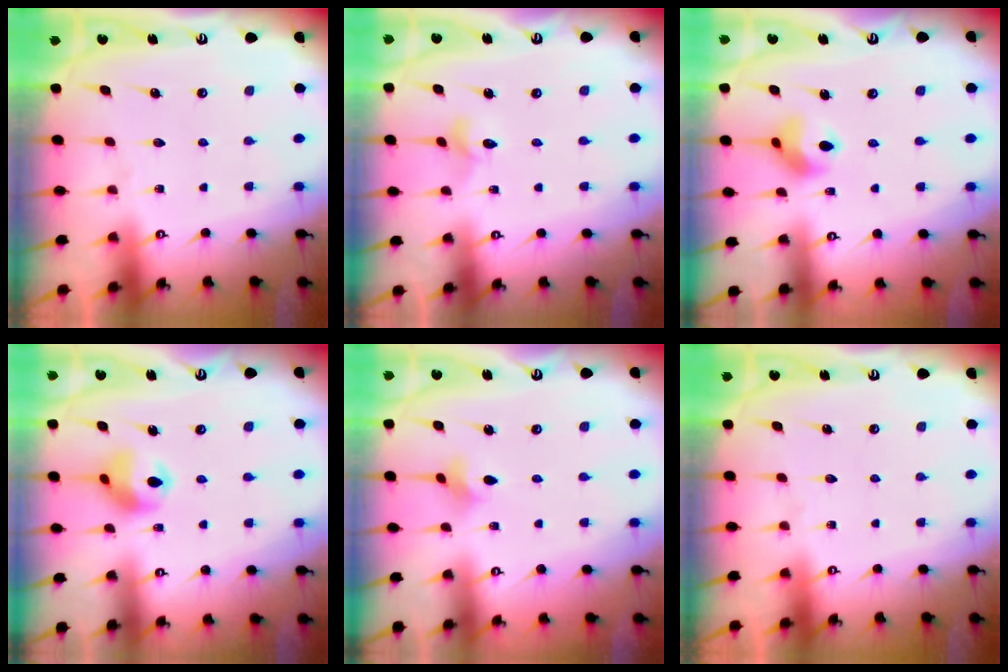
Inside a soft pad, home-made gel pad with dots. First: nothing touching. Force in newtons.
{"total": 2.8, "press": 2.8, "slide": 0.3}
{"total": 8.5, "press": 8.4, "slide": 1.0}
{"total": 10.7, "press": 10.5, "slide": 2.1}
{"total": 1.9, "press": 1.9, "slide": 0.4}
{"total": 0.0}